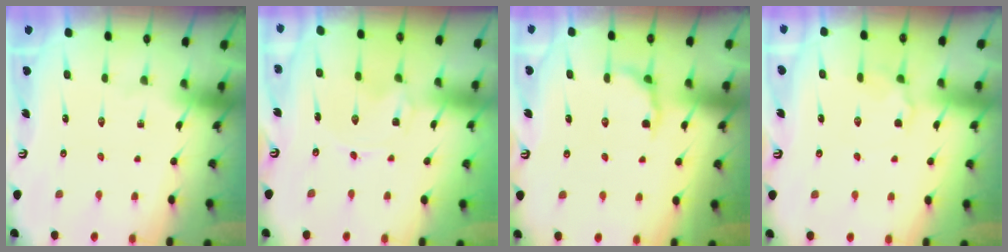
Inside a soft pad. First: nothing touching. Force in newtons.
{"total": 0.0}
{"total": 5.6, "press": 5.2, "slide": 2.0}
{"total": 4.1, "press": 4.0, "slide": 1.0}